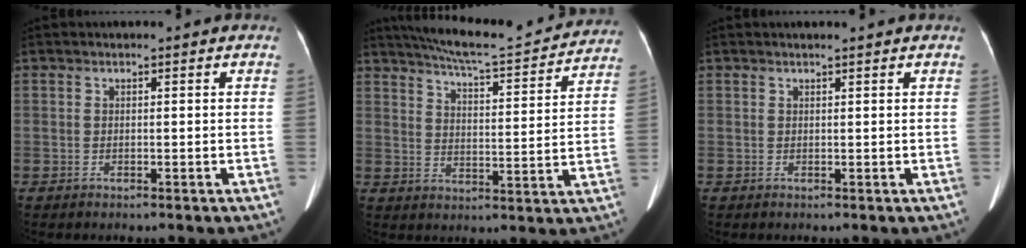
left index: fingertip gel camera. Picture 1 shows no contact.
{"total": 19.5, "force": [18.0, 1.6, 7.4], "torque": [-0.119, -0.008, 0.235]}
{"total": 2.5, "force": [2.3, 0.0, 1.1], "torque": [-0.013, 0.015, 0.028]}